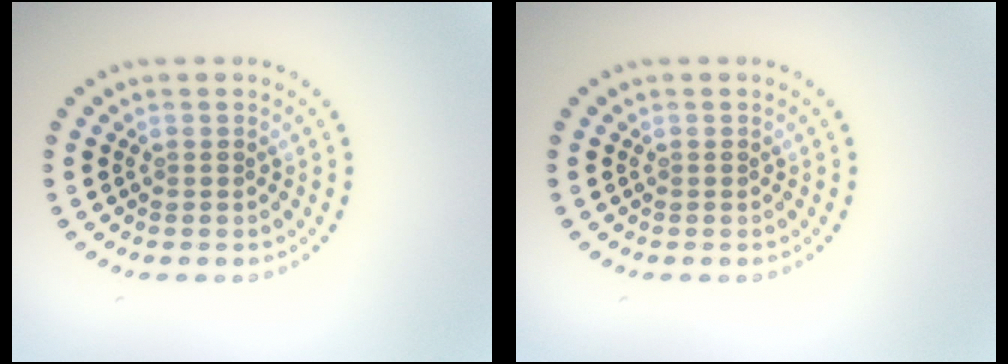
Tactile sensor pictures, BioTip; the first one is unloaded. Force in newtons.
{"total": 0.0}